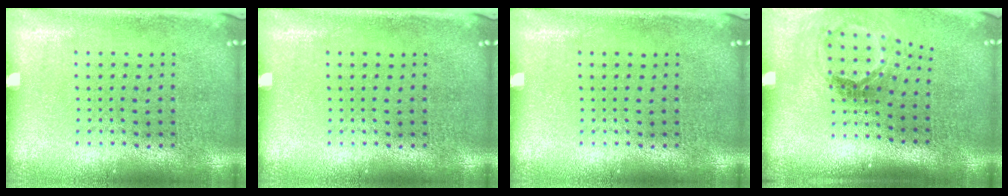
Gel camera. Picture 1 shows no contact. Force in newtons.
{"total": 0.0}
{"total": 0.0}
{"total": 1.9, "press": 1.2, "slide": 1.5}